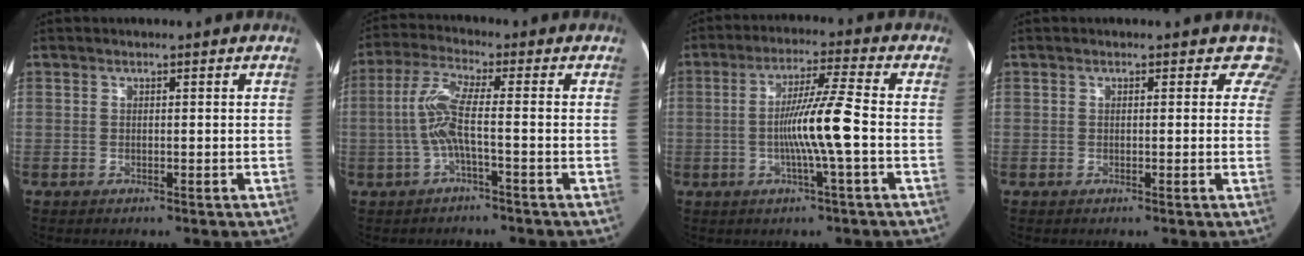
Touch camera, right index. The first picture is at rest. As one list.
[{"total": 6.3, "force": [-1.2, 0.2, 6.1], "torque": [-0.131, 0.013, -0.026]}, {"total": 8.8, "force": [-1.5, -1.1, 8.6], "torque": [-0.159, 0.000, -0.031]}, {"total": 3.1, "force": [2.2, 2.2, 0.2], "torque": [0.032, -0.005, -0.004]}]